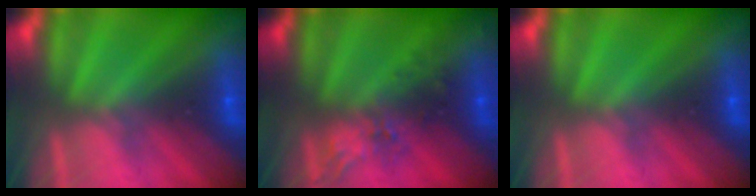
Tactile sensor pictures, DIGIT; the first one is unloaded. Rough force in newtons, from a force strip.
{"total": 2.6}
{"total": 0.0}